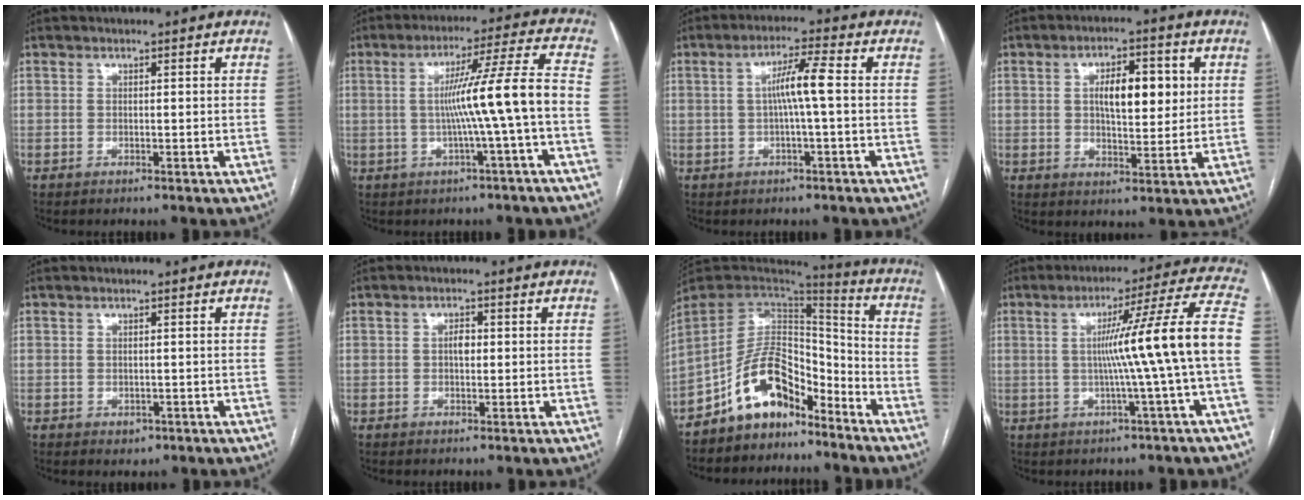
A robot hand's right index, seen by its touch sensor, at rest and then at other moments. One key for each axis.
{"total": 10.6, "fx": -1.6, "fy": -1.8, "fz": 10.3, "tx": -0.168, "ty": 0.018, "tz": -0.020}
{"total": 5.4, "fx": 0.1, "fy": -0.3, "fz": 5.4, "tx": -0.097, "ty": 0.013, "tz": 0.004}
{"total": 8.6, "fx": 1.9, "fy": 3.1, "fz": 7.8, "tx": -0.127, "ty": 0.012, "tz": 0.031}
{"total": 1.4, "fx": -0.5, "fy": 1.1, "fz": 0.7, "tx": -0.008, "ty": 0.001, "tz": 0.000}
{"total": 1.9, "fx": 0.1, "fy": 1.0, "fz": 1.6, "tx": -0.026, "ty": 0.004, "tz": 0.000}
{"total": 11.8, "fx": -8.2, "fy": 5.8, "fz": 6.2, "tx": -0.114, "ty": 0.036, "tz": -0.153}
{"total": 13.9, "fx": -1.1, "fy": -2.6, "fz": 13.7, "tx": -0.183, "ty": 0.014, "tz": -0.015}